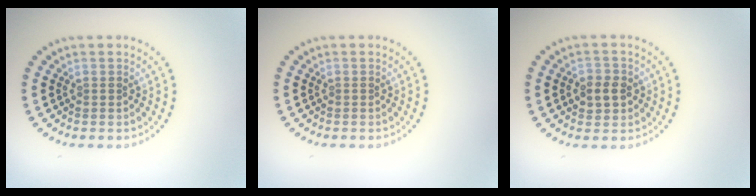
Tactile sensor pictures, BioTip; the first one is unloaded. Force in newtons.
{"total": 0.0}
{"total": 2.4, "press": 2.4, "slide": 0.5}